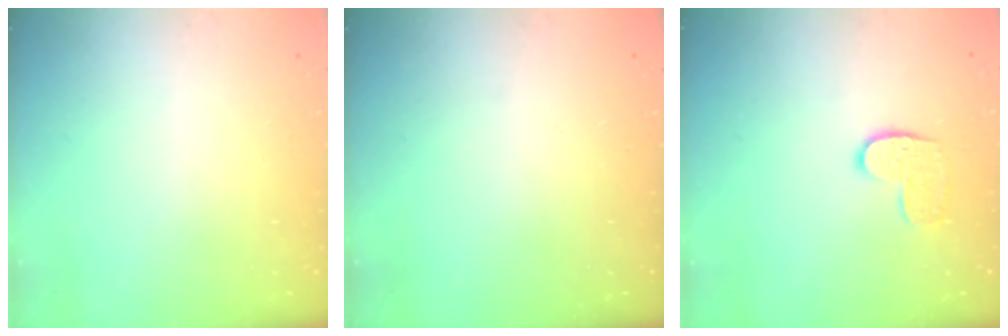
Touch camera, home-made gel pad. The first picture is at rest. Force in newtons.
{"total": 0.0}
{"total": 7.3, "press": 7.3, "slide": 0.2}